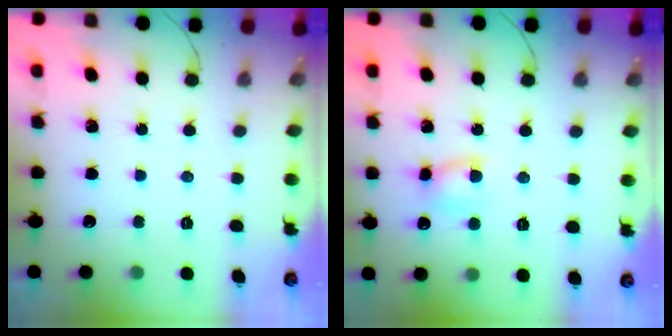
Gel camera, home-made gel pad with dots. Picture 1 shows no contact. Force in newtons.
{"total": 5.3, "press": 5.2, "slide": 0.5}